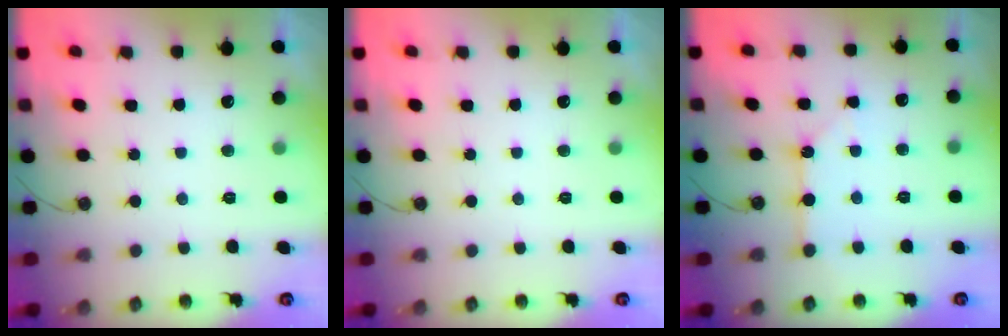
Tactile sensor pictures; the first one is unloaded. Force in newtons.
{"total": 0.0}
{"total": 2.5, "press": 2.5, "slide": 0.2}